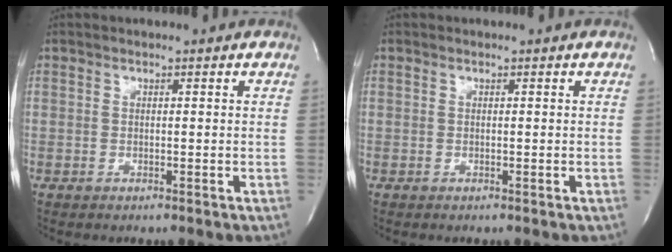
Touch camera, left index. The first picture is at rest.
{"total": 0.0}